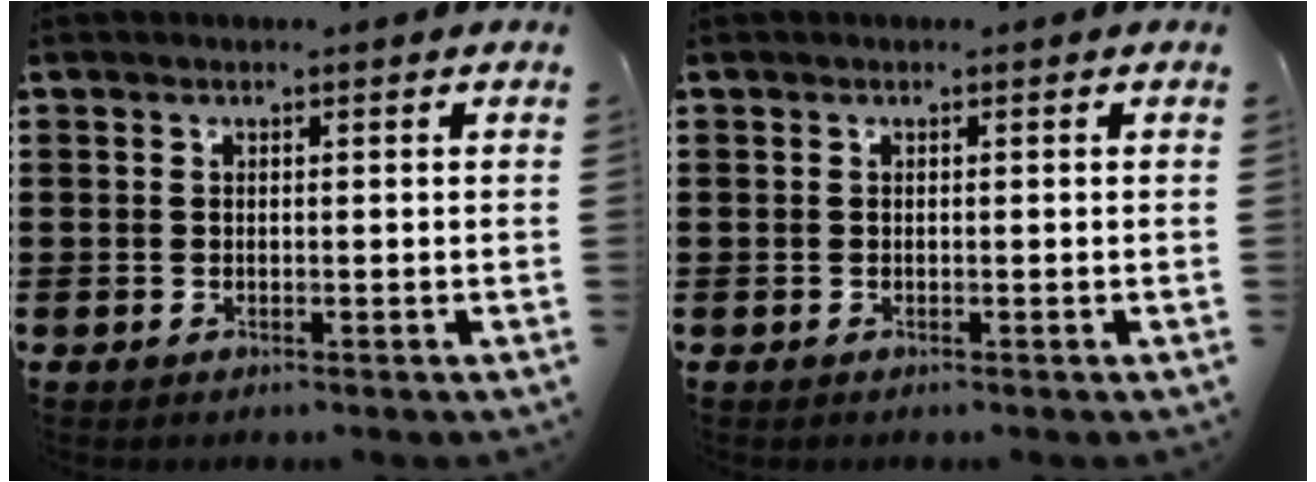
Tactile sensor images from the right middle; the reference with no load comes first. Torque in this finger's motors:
{"motor_torque": [0.21, -0.17, -0.01, 0.01]}